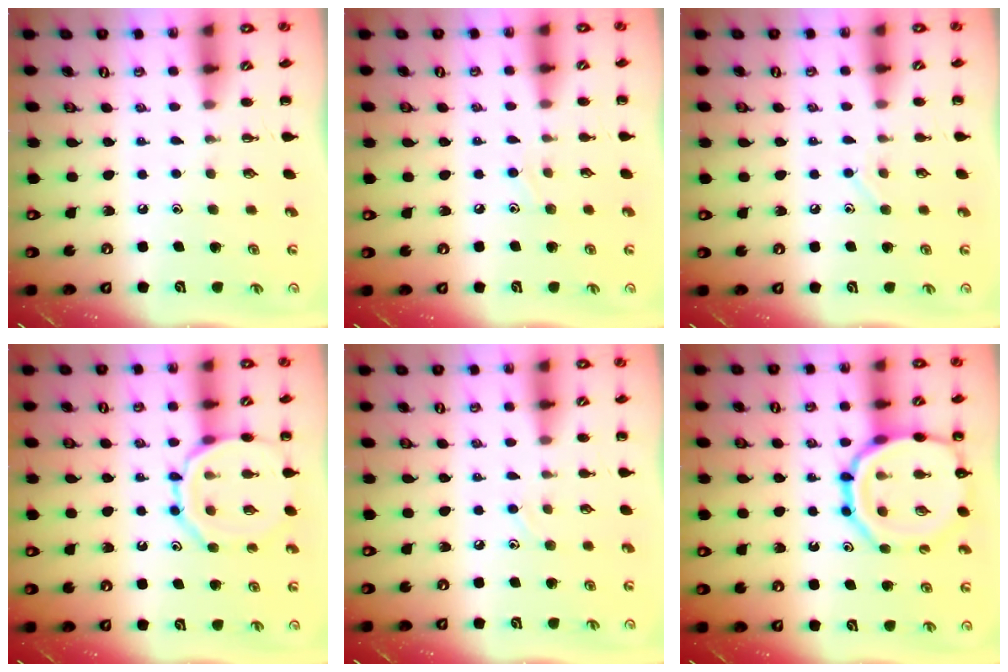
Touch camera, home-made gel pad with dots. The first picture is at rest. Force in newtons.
{"total": 5.4, "press": 5.1, "slide": 1.8}
{"total": 6.4, "press": 6.3, "slide": 1.2}
{"total": 11.9, "press": 11.8, "slide": 1.1}
{"total": 7.1, "press": 6.6, "slide": 2.5}
{"total": 17.4, "press": 17.3, "slide": 1.6}